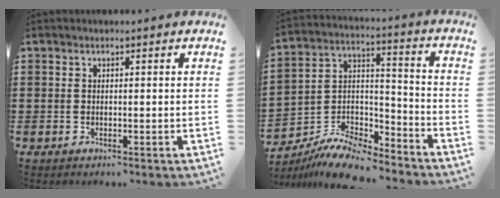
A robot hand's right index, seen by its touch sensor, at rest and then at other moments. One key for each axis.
{"total": 9.6, "fx": -9.0, "fy": 2.1, "fz": 2.6, "tx": -0.052, "ty": 0.023, "tz": -0.177}